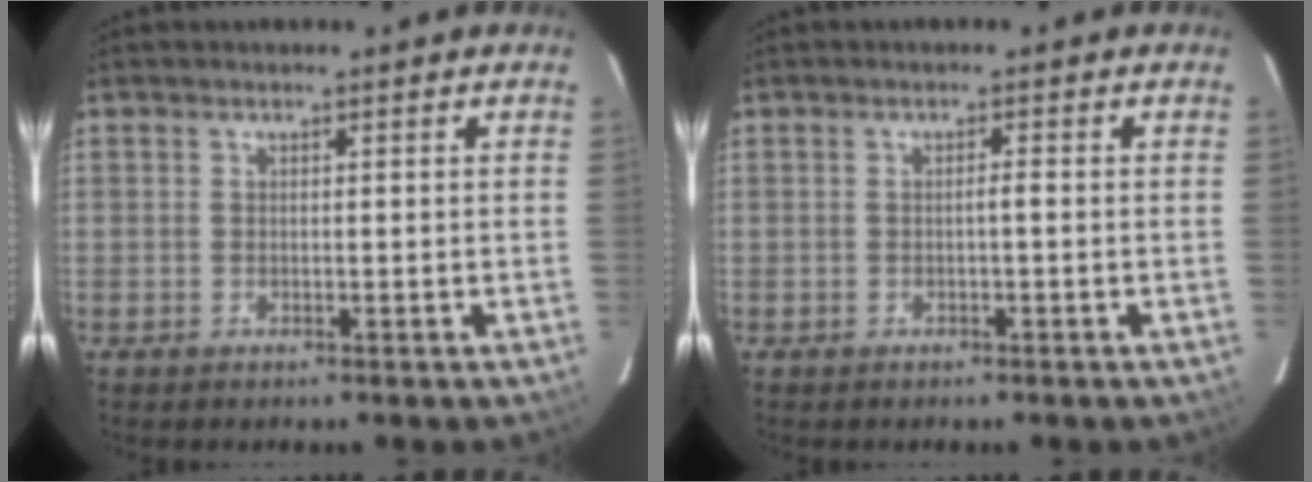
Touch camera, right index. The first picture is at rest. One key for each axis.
{"total": 0.8, "fx": -0.2, "fy": 0.0, "fz": 0.8, "tx": -0.012, "ty": 0.002, "tz": -0.004}